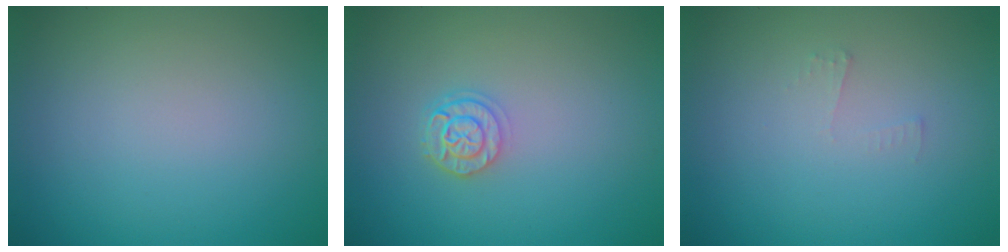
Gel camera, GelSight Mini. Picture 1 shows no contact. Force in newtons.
{"total": 2.4, "press": 2.0, "slide": 1.3}
{"total": 0.7, "press": 0.7, "slide": 0.1}